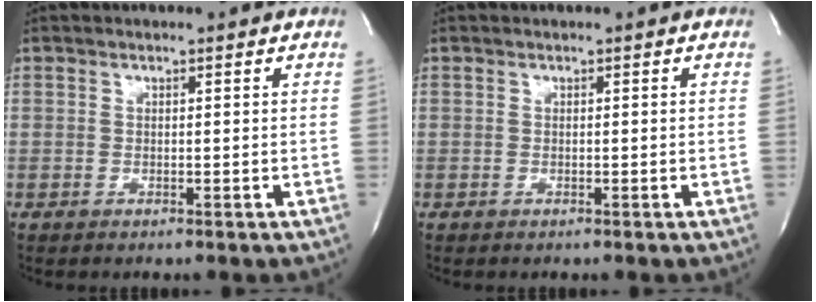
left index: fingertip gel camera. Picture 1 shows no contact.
{"total": 0.0}